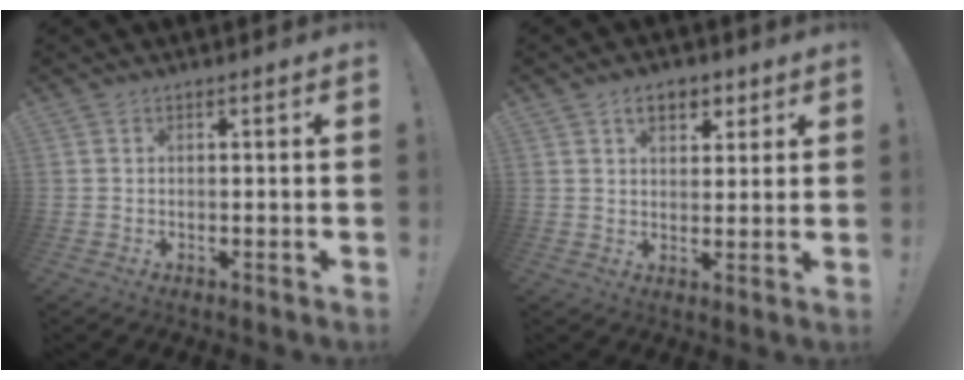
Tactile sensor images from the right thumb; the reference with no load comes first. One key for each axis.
{"total": 6.9, "fx": 3.5, "fy": 4.6, "fz": 3.9, "tx": -0.046, "ty": -0.006, "tz": 0.060}